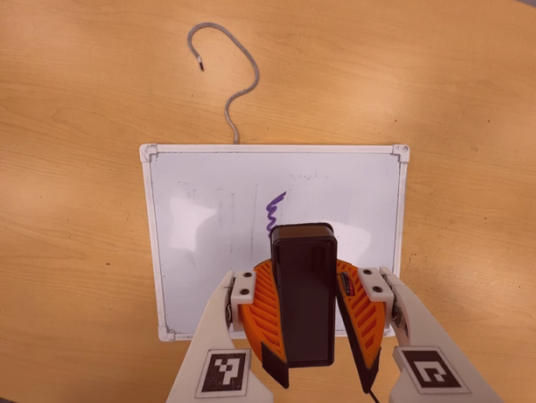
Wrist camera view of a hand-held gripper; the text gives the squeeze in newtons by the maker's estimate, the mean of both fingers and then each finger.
{"total": 11.7, "left": 11.2, "right": 12.2}